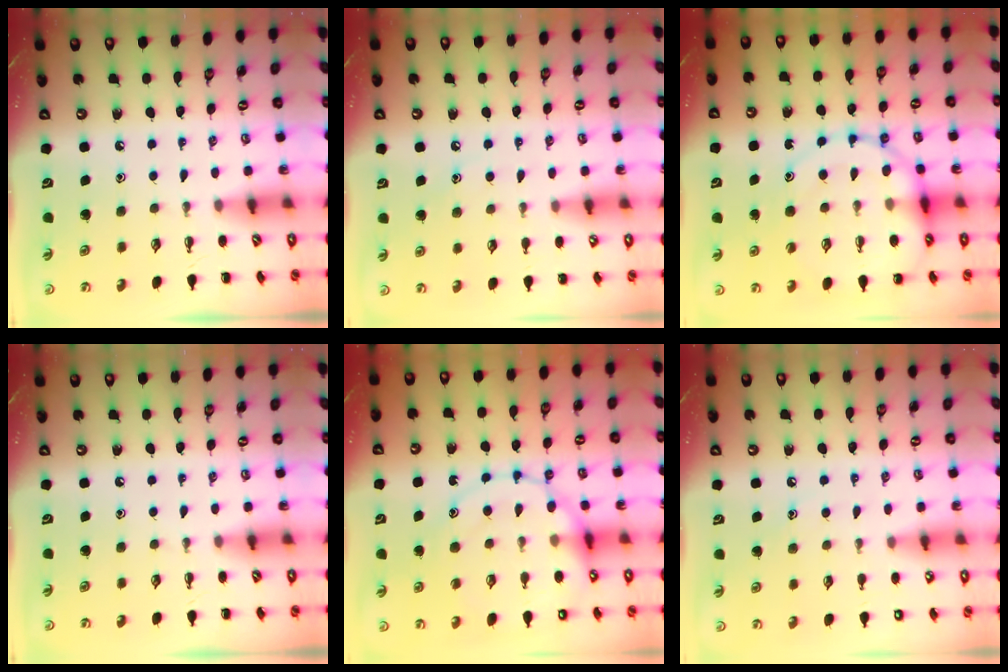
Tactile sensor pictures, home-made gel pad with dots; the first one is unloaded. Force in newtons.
{"total": 8.5, "press": 8.3, "slide": 1.9}
{"total": 15.9, "press": 15.8, "slide": 2.4}
{"total": 0.0}
{"total": 17.6, "press": 17.5, "slide": 2.2}
{"total": 7.2, "press": 7.0, "slide": 1.7}